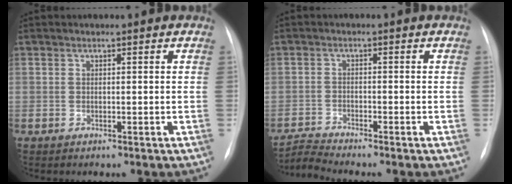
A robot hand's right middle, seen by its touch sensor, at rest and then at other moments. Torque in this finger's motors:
{"motor_torque": [-0.20, -0.13, -0.06, 0.01]}